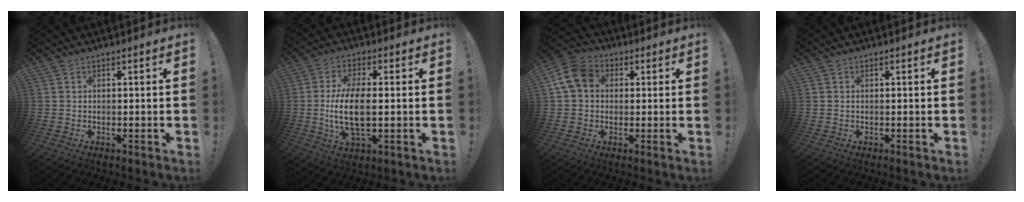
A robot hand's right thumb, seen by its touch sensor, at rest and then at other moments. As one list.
[{"total": 12.1, "force": [-0.8, 4.9, 11.0], "torque": [-0.215, -0.012, -0.019]}, {"total": 11.0, "force": [2.4, 8.6, 6.4], "torque": [-0.120, 0.010, 0.052]}, {"total": 0.0}]